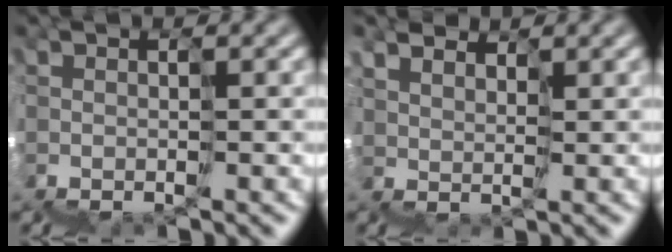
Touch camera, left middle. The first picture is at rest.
{"total": 4.8, "force": [3.0, -1.3, -3.6], "torque": [0.033, 0.030, 0.051]}